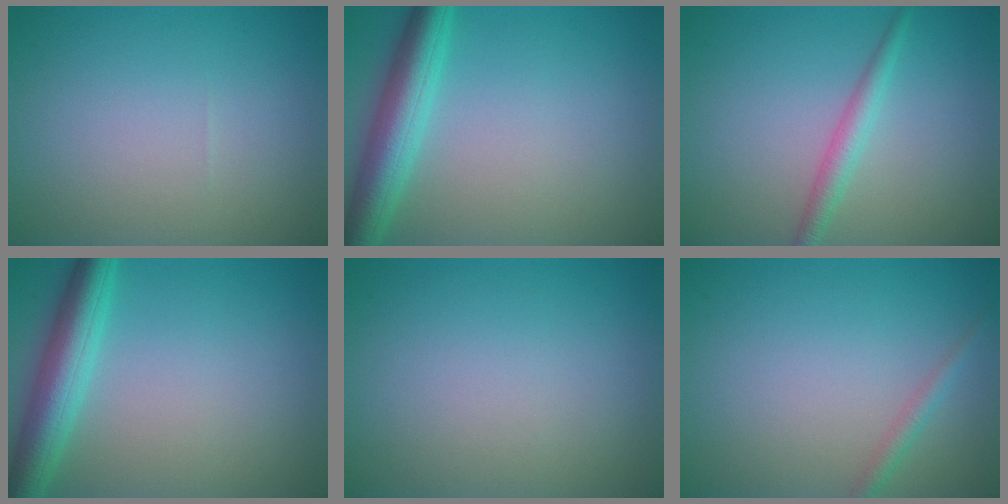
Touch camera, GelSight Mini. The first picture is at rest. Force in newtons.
{"total": 5.2, "press": 5.2, "slide": 0.2}
{"total": 2.1, "press": 2.1, "slide": 0.0}
{"total": 5.2, "press": 5.2, "slide": 0.2}
{"total": 0.0}
{"total": 1.3, "press": 1.3, "slide": 0.1}